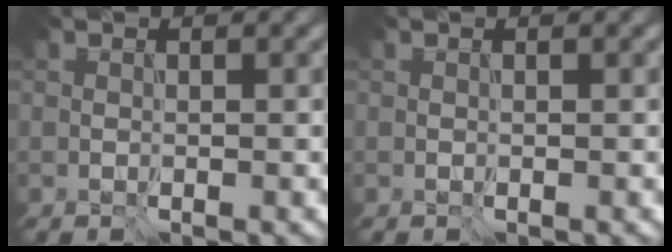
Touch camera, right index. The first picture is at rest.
{"total": 0.0}